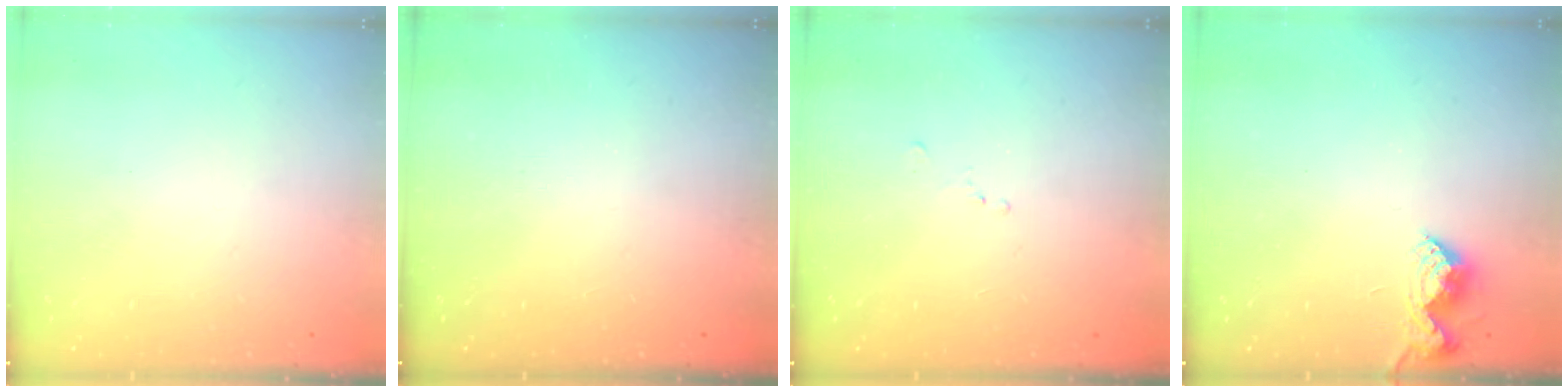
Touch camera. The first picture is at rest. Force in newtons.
{"total": 0.6, "press": 0.5, "slide": 0.2}
{"total": 5.7, "press": 5.7, "slide": 0.7}
{"total": 8.7, "press": 8.7, "slide": 0.5}